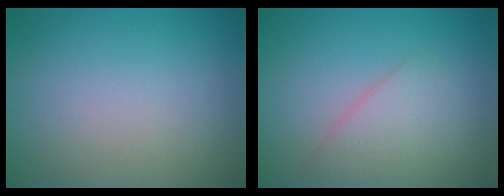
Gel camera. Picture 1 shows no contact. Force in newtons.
{"total": 2.8, "press": 2.7, "slide": 0.2}